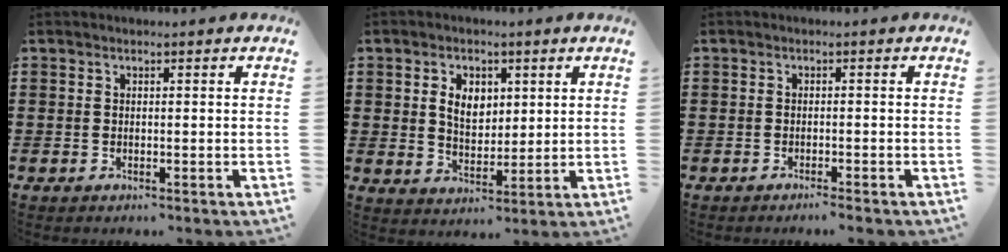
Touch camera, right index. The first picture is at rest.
{"total": 5.0, "force": [1.4, 3.6, 3.2], "torque": [-0.068, 0.010, 0.020]}
{"total": 1.1, "force": [-1.0, -0.1, 0.5], "torque": [-0.010, -0.002, -0.018]}